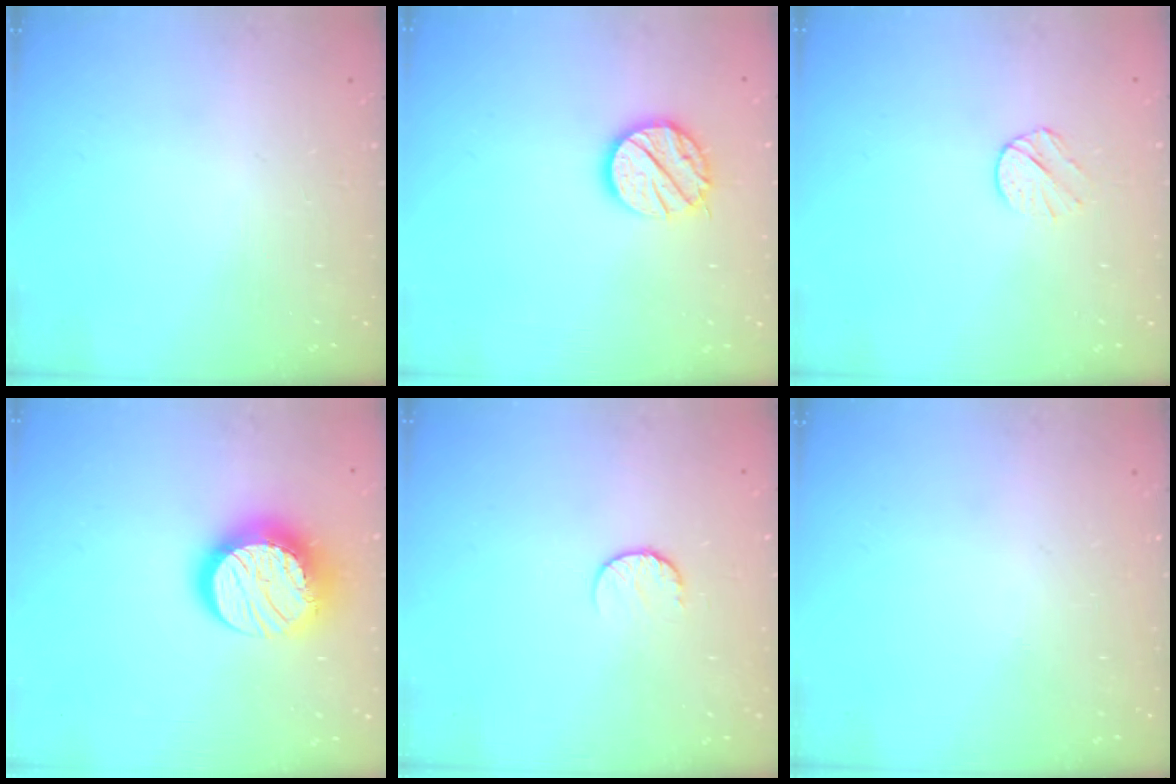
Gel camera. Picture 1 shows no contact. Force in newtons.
{"total": 12.6, "press": 12.6, "slide": 0.8}
{"total": 5.9, "press": 5.9, "slide": 1.0}
{"total": 17.0, "press": 17.0, "slide": 1.3}
{"total": 6.5, "press": 6.5, "slide": 0.6}
{"total": 0.0}